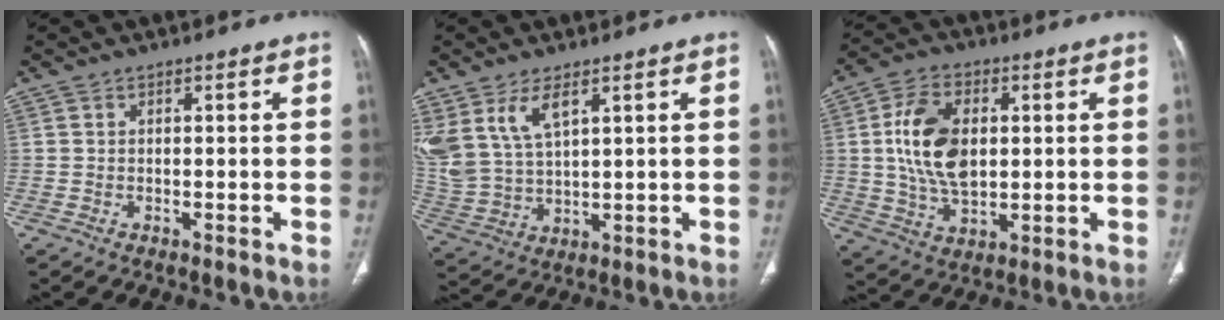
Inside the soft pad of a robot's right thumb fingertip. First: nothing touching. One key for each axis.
{"total": 11.3, "fx": 5.7, "fy": 5.6, "fz": 7.9, "tx": -0.173, "ty": -0.017, "tz": 0.131}
{"total": 13.3, "fx": 1.6, "fy": 8.1, "fz": 10.4, "tx": -0.186, "ty": -0.003, "tz": 0.033}